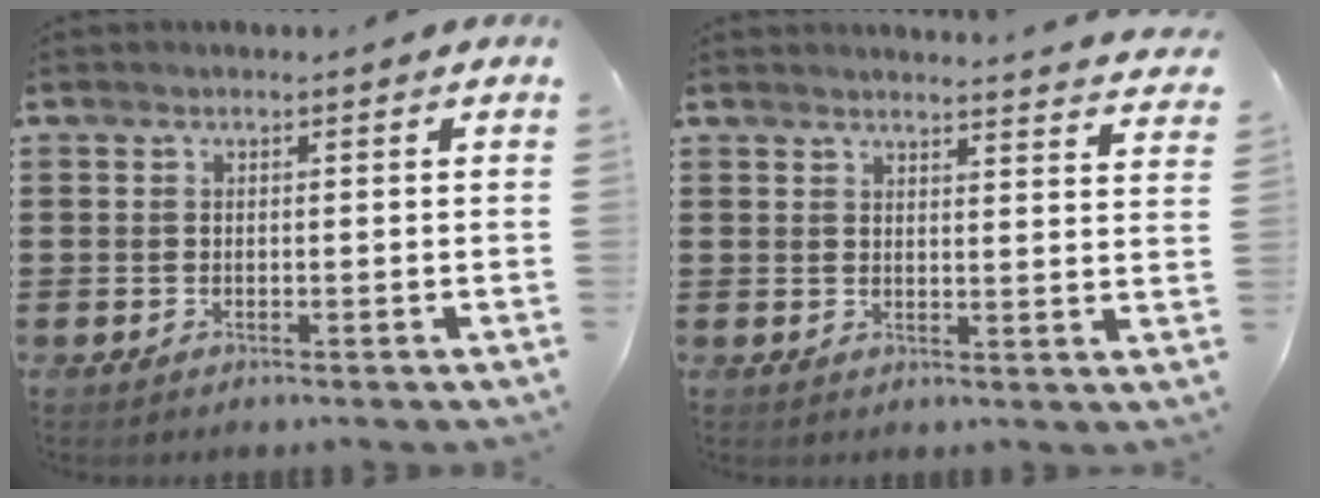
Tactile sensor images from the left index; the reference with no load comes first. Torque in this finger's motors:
{"motor_torque": [-1.02, -1.12, 0.03, -0.03]}